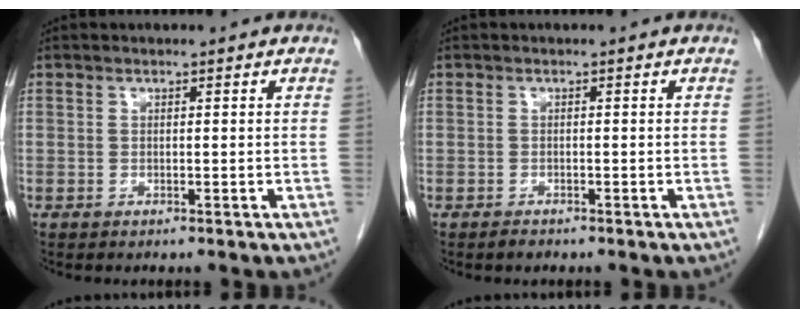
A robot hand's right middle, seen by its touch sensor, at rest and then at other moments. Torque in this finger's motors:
{"motor_torque": [0.38, -0.28, -0.09, -0.03]}